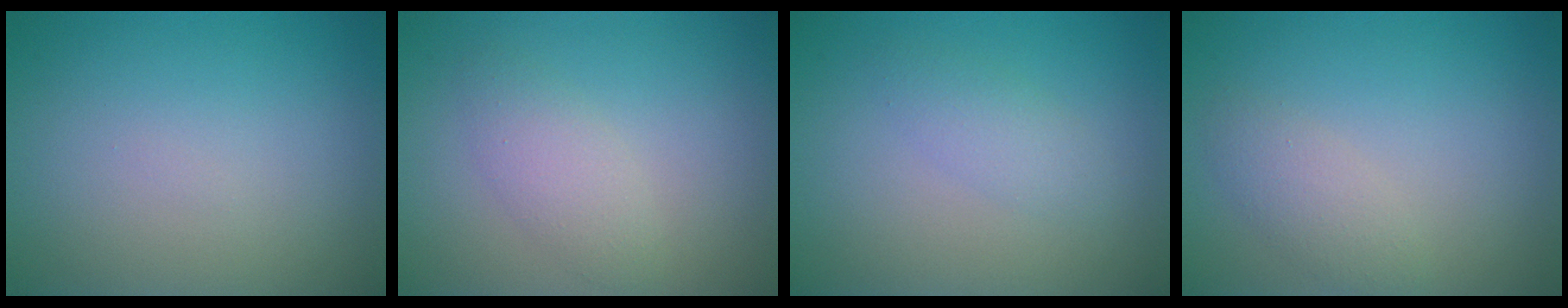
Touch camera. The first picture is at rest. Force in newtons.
{"total": 2.3, "press": 2.3, "slide": 0.2}
{"total": 1.7, "press": 1.7, "slide": 0.0}
{"total": 2.0, "press": 2.0, "slide": 0.1}